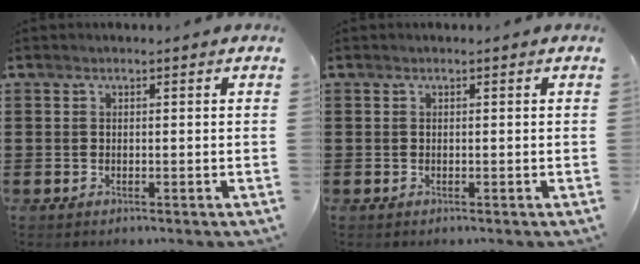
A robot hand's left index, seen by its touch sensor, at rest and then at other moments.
{"total": 0.0}